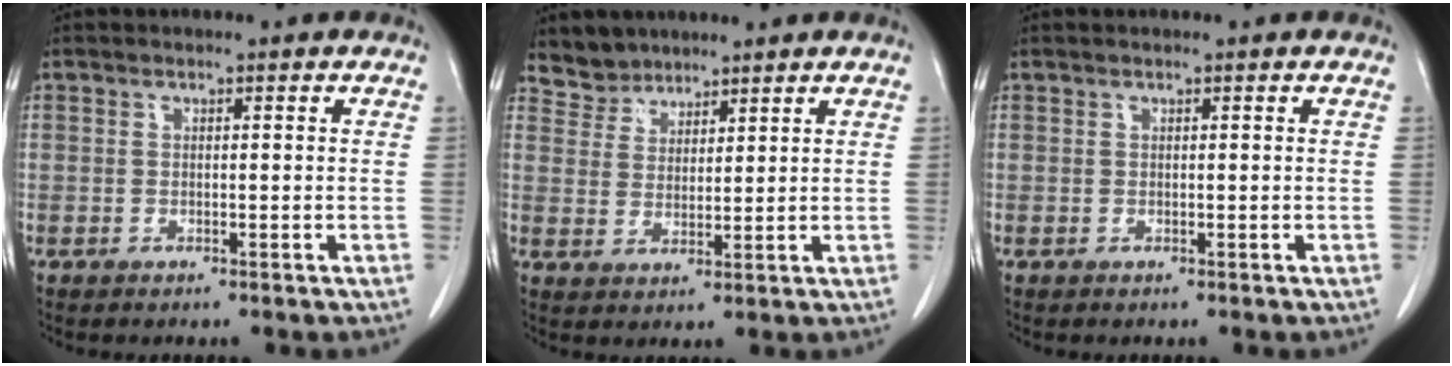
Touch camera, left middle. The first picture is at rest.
{"total": 4.2, "force": [3.7, 1.8, -0.5], "torque": [0.014, 0.006, 0.071]}
{"total": 0.0}